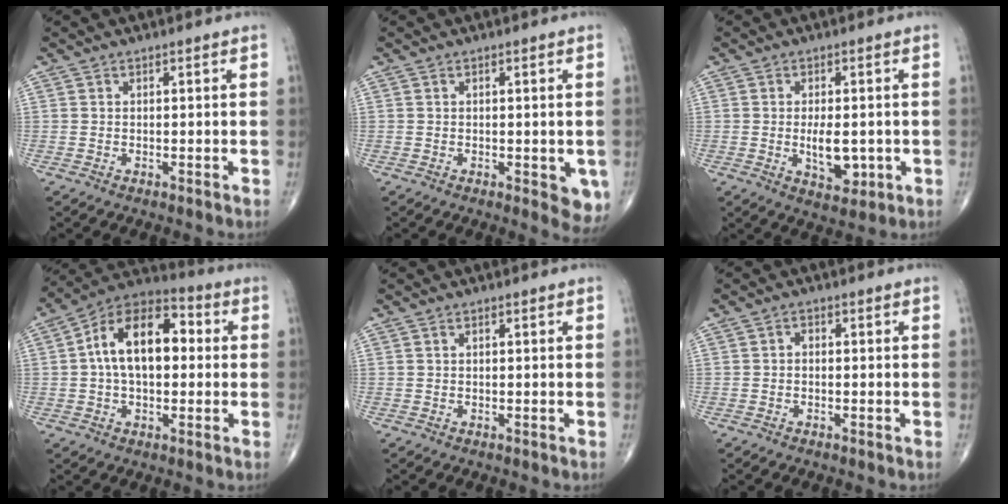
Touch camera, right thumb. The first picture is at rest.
{"total": 5.1, "force": [-1.1, 2.2, 4.4], "torque": [-0.029, -0.007, -0.011]}
{"total": 6.6, "force": [-0.9, 3.4, 5.6], "torque": [-0.079, -0.006, -0.007]}
{"total": 15.7, "force": [1.7, 9.2, 12.7], "torque": [-0.196, 0.035, 0.017]}
{"total": 0.0}
{"total": 1.2, "force": [-0.1, 0.8, 0.8], "torque": [-0.007, 0.005, -0.005]}